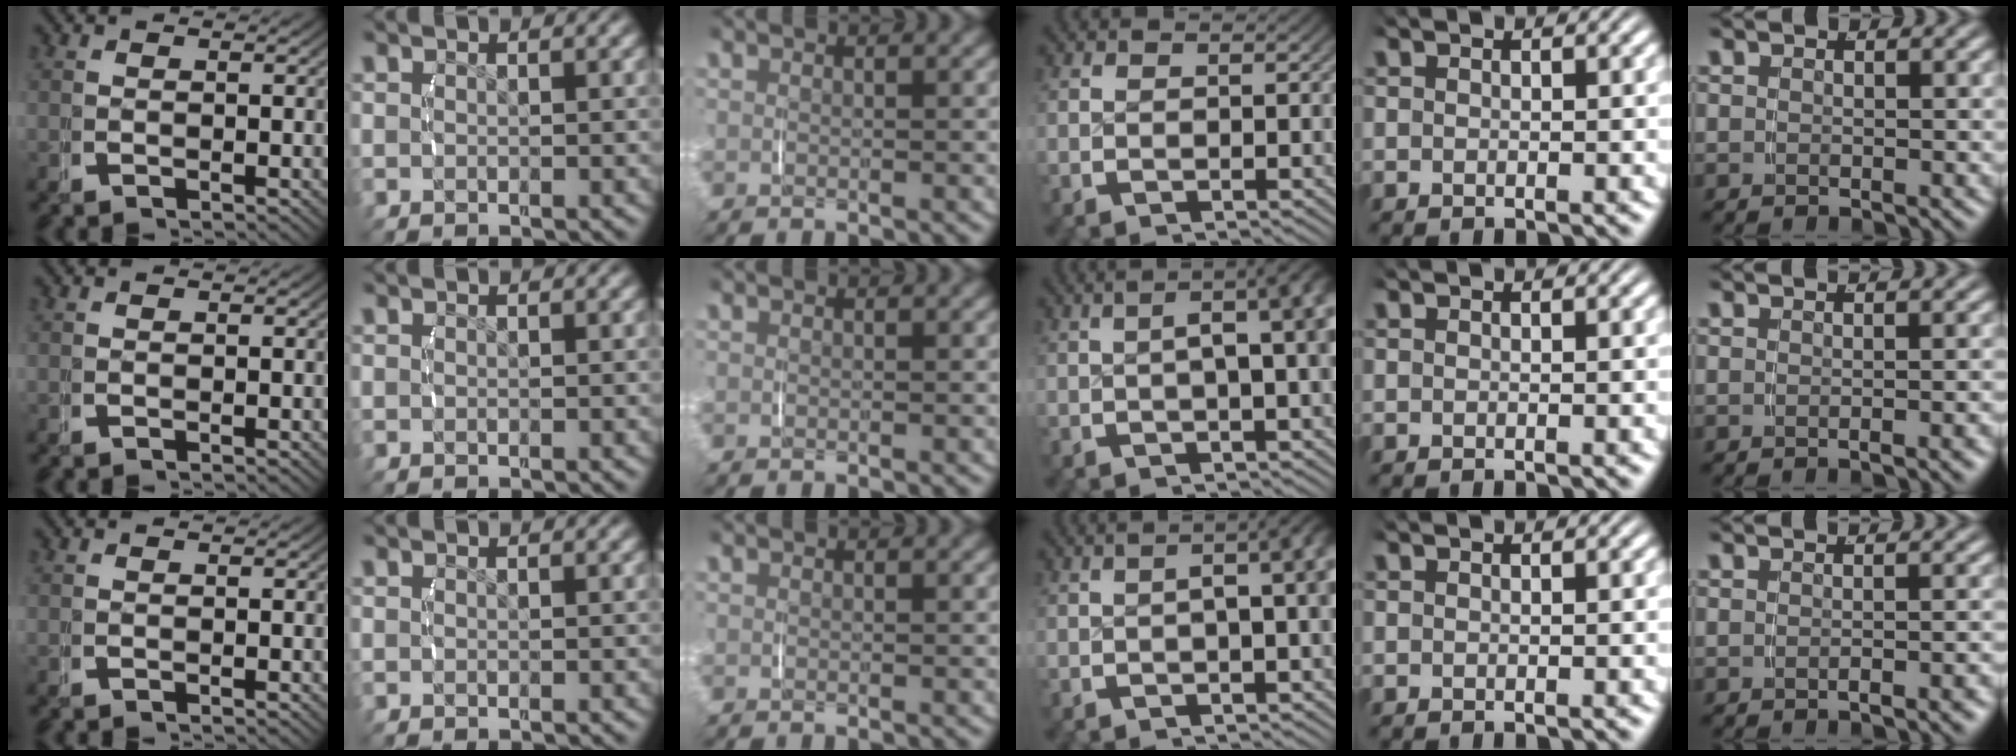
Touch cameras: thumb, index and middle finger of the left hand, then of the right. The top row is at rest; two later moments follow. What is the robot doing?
{"motion": "lift_and_place", "object": "jewelry box"}